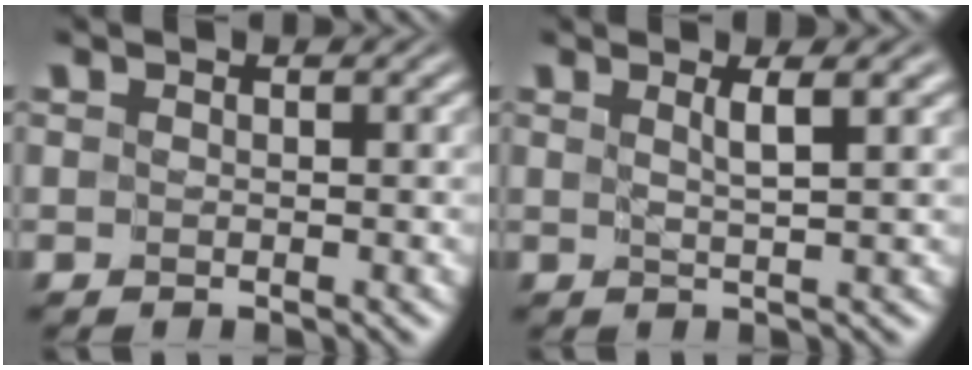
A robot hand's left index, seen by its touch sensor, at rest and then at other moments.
{"total": 2.2, "force": [1.0, 0.2, 1.9], "torque": [-0.021, 0.001, 0.013]}